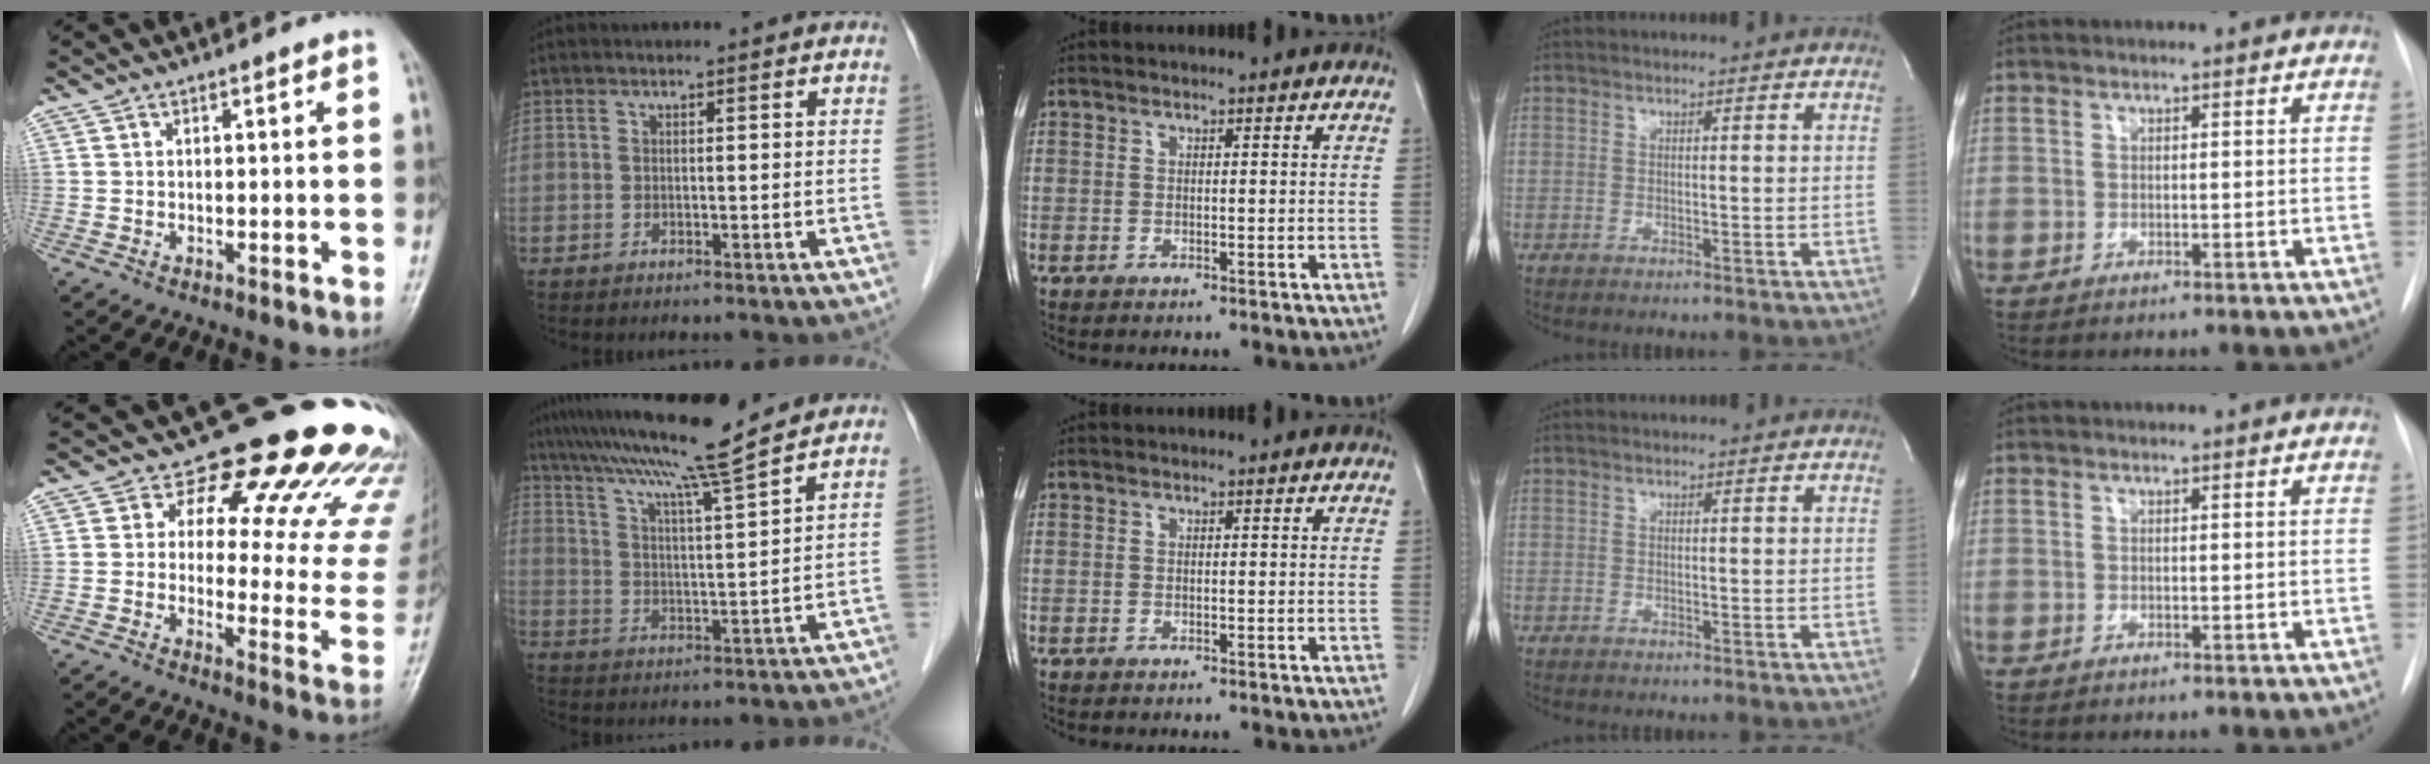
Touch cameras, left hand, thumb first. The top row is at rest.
{"thumb": {"total": 21.9, "force": [16.3, 9.3, 11.2], "torque": [-0.085, -0.093, 0.179]}, "index": {"total": 12.9, "force": [10.9, -1.7, 6.6], "torque": [-0.119, 0.008, 0.178]}}